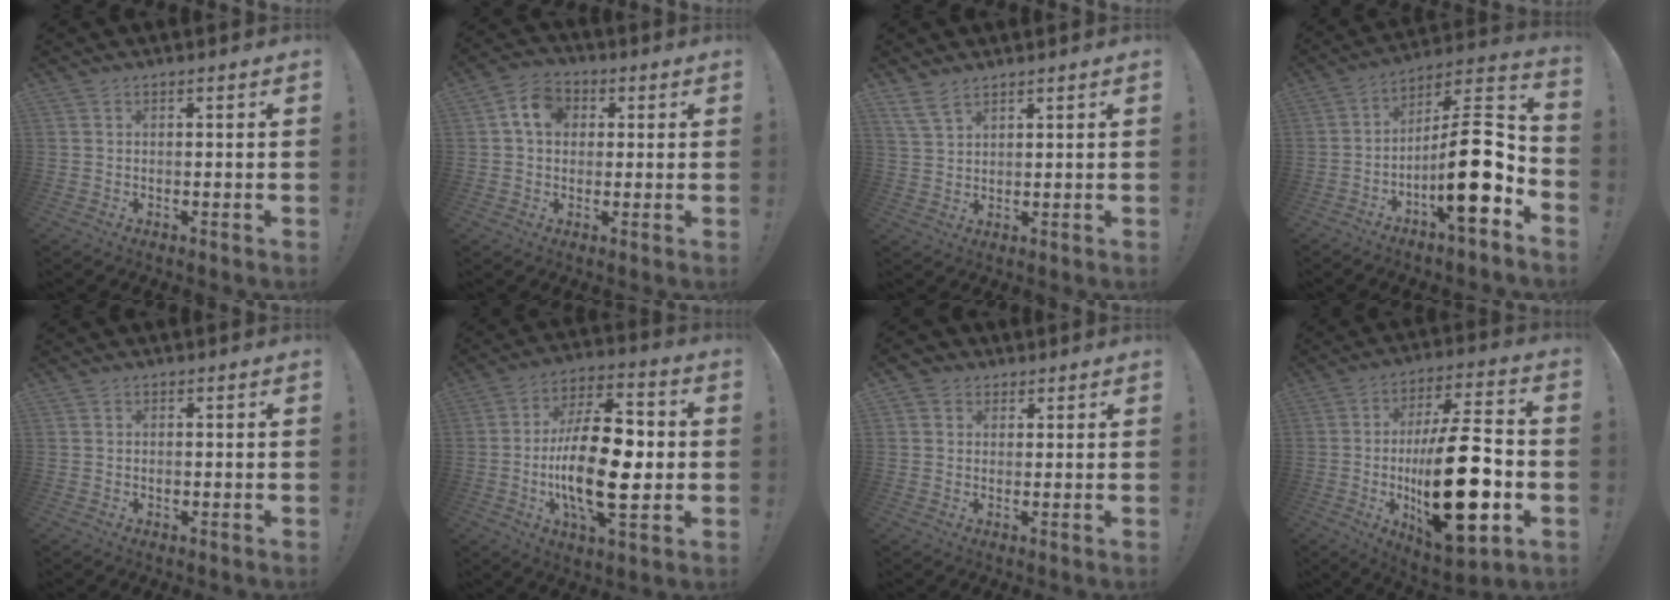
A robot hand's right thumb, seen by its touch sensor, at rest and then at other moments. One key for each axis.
{"total": 8.8, "fx": 2.2, "fy": 6.8, "fz": 5.1, "tx": -0.075, "ty": 0.008, "tz": 0.042}
{"total": 5.8, "fx": 4.3, "fy": 2.4, "fz": 3.0, "tx": -0.067, "ty": -0.011, "tz": 0.086}
{"total": 19.0, "fx": -5.2, "fy": 5.5, "fz": 17.4, "tx": -0.280, "ty": 0.024, "tz": -0.083}
{"total": 0.7, "fx": -0.2, "fy": 0.6, "fz": 0.3, "tx": -0.003, "ty": 0.001, "tz": -0.005}
{"total": 22.9, "fx": -2.9, "fy": 10.2, "fz": 20.3, "tx": -0.372, "ty": 0.005, "tz": -0.050}
{"total": 3.4, "fx": 1.4, "fy": 3.0, "fz": 0.9, "tx": -0.016, "ty": 0.000, "tz": 0.027}
{"total": 28.1, "fx": -4.1, "fy": 10.4, "fz": 25.7, "tx": -0.442, "ty": 0.006, "tz": -0.062}